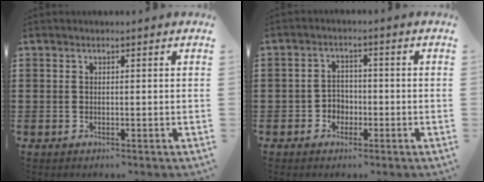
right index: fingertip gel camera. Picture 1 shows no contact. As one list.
[{"total": 2.7, "force": [-1.4, 2.2, 0.8], "torque": [-0.023, 0.006, -0.032]}]